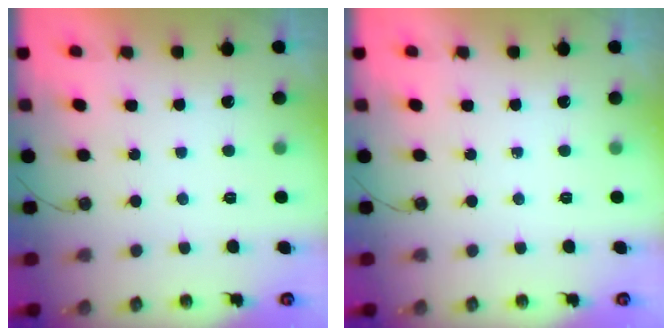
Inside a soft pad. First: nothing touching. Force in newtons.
{"total": 0.0}